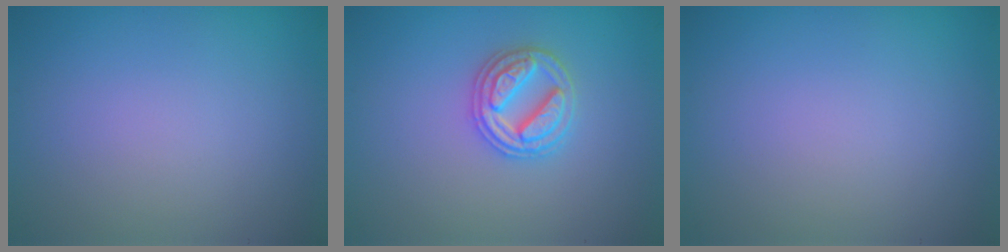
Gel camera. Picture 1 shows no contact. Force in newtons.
{"total": 3.2, "press": 3.2, "slide": 0.6}
{"total": 0.0}